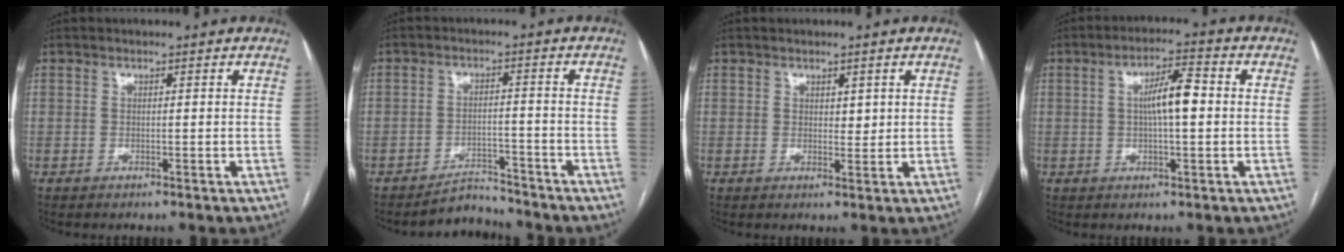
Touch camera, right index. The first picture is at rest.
{"total": 4.3, "force": [-4.2, 0.9, -0.2], "torque": [0.003, 0.002, -0.065]}
{"total": 0.5, "force": [0.4, 0.2, 0.3], "torque": [-0.006, -0.003, 0.005]}
{"total": 6.4, "force": [0.4, 1.3, 6.2], "torque": [-0.113, 0.015, 0.005]}